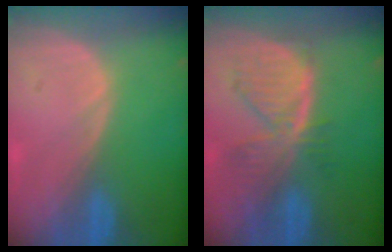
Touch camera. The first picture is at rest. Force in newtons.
{"total": 7.9, "press": 6.9, "slide": 3.9}